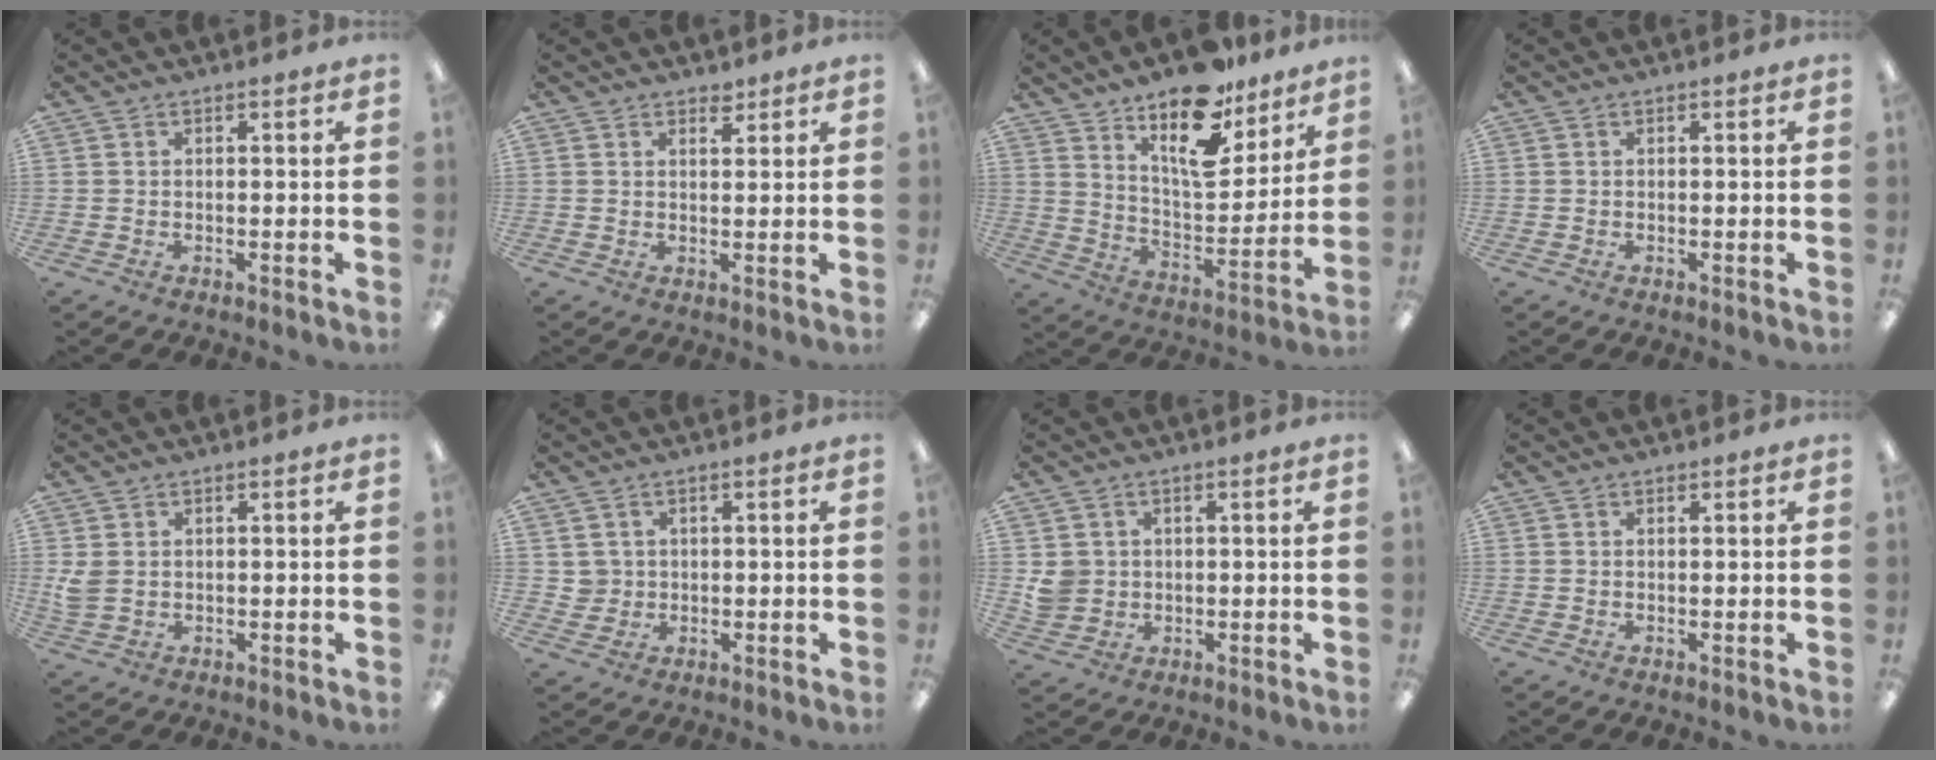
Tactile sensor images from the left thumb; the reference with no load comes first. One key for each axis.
{"total": 2.6, "fx": 2.2, "fy": 1.1, "fz": 0.8, "tx": 0.006, "ty": -0.014, "tz": 0.036}
{"total": 18.1, "fx": 12.9, "fy": 7.6, "fz": 10.2, "tx": -0.162, "ty": -0.079, "tz": 0.222}
{"total": 0.0}
{"total": 3.3, "fx": 0.9, "fy": 2.6, "fz": 2.0, "tx": -0.031, "ty": 0.001, "tz": 0.016}
{"total": 2.9, "fx": 1.2, "fy": 2.7, "fz": -0.1, "tx": -0.007, "ty": 0.006, "tz": 0.022}
{"total": 4.5, "fx": 0.8, "fy": 4.3, "fz": 0.8, "tx": -0.009, "ty": 0.005, "tz": 0.016}
{"total": 0.5, "fx": 0.5, "fy": 0.2, "fz": 0.1, "tx": 0.006, "ty": -0.004, "tz": 0.008}